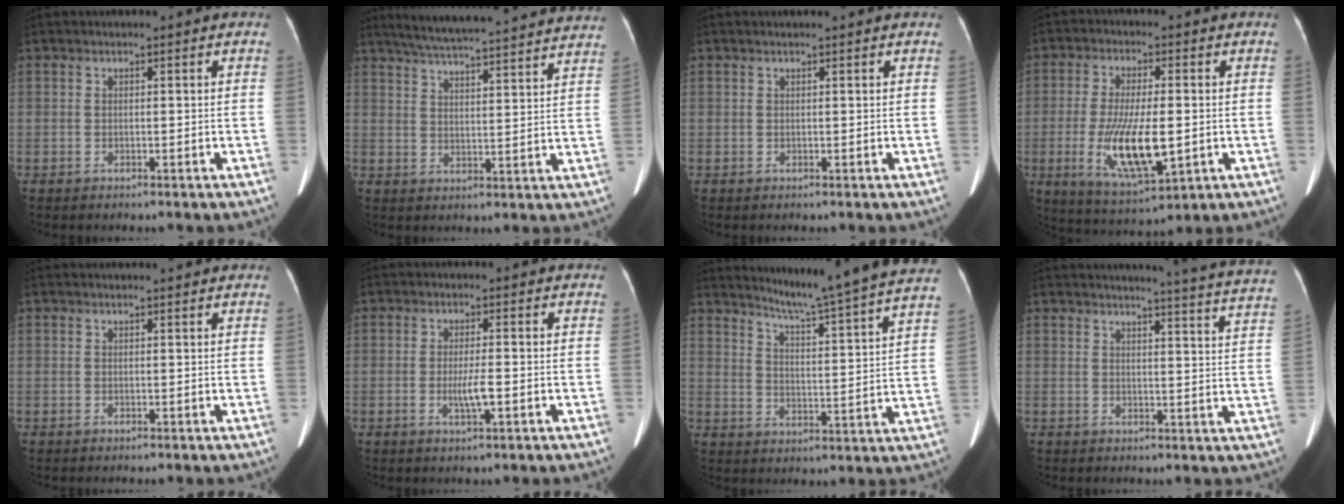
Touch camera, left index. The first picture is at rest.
{"total": 25.0, "force": [23.0, 1.3, 9.7], "torque": [-0.158, -0.008, 0.295]}
{"total": 2.3, "force": [2.1, 0.0, 1.0], "torque": [-0.013, 0.019, 0.026]}
{"total": 11.6, "force": [-2.0, 3.1, 11.0], "torque": [-0.216, -0.023, -0.024]}
{"total": 2.7, "force": [2.6, 0.0, 0.7], "torque": [-0.010, 0.016, 0.030]}
{"total": 3.0, "force": [-0.8, 0.2, 2.9], "torque": [-0.059, -0.005, -0.012]}
{"total": 20.5, "force": [18.5, -2.1, 8.7], "torque": [-0.138, -0.067, 0.235]}
{"total": 16.8, "force": [16.0, -1.2, 4.8], "torque": [-0.065, -0.093, 0.164]}